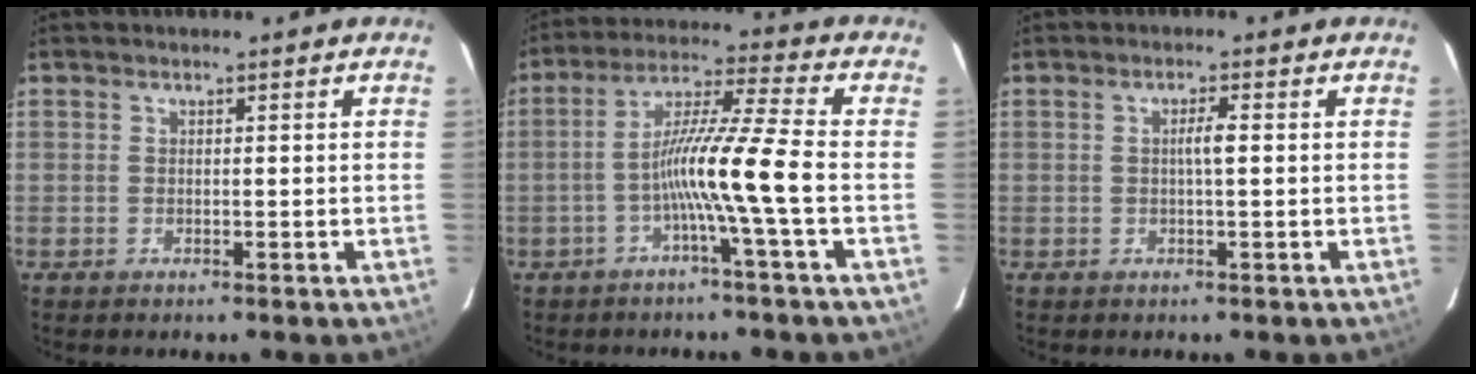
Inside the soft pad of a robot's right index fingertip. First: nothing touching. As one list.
[{"total": 10.2, "force": [-2.8, -1.9, 9.6], "torque": [-0.175, 0.010, -0.055]}, {"total": 2.0, "force": [0.1, 0.0, 2.0], "torque": [-0.036, 0.002, 0.000]}]